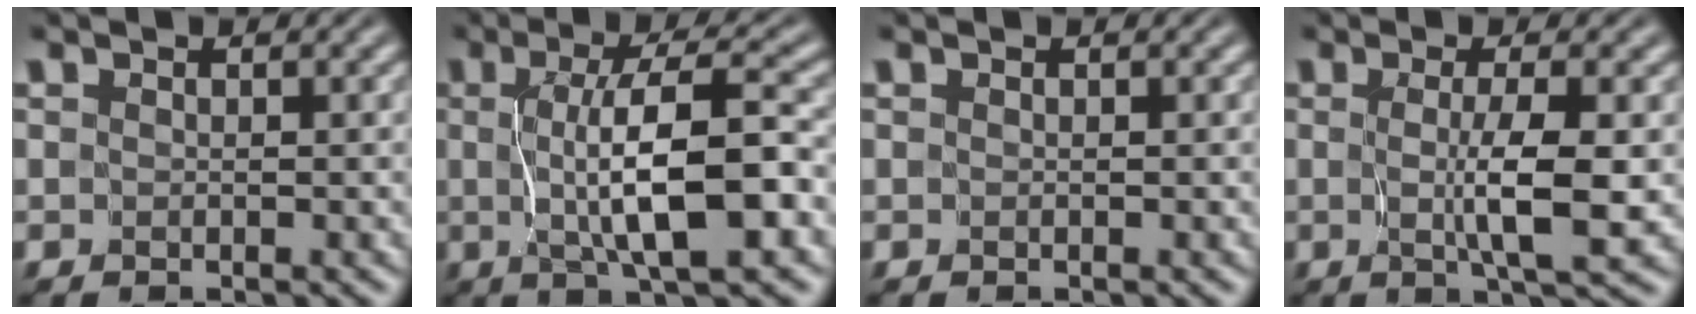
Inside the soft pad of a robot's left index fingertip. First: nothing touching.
{"total": 7.9, "force": [-0.3, 1.9, 7.6], "torque": [-0.119, 0.001, -0.006]}
{"total": 0.0}
{"total": 4.1, "force": [-0.2, 0.4, 4.0], "torque": [-0.073, -0.006, -0.002]}